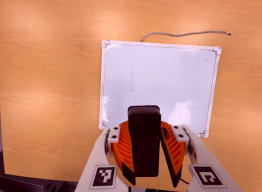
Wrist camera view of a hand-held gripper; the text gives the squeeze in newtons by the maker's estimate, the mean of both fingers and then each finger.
{"total": 11.3, "left": 10.7, "right": 11.9}